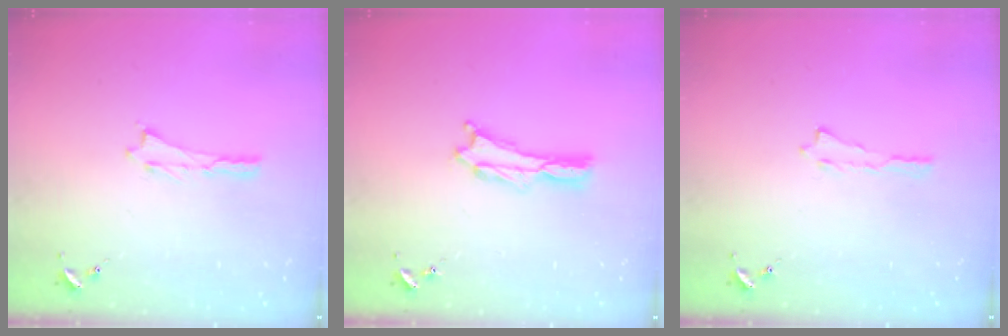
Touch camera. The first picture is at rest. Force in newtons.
{"total": 0.8, "press": 0.7, "slide": 0.2}
{"total": 0.0}